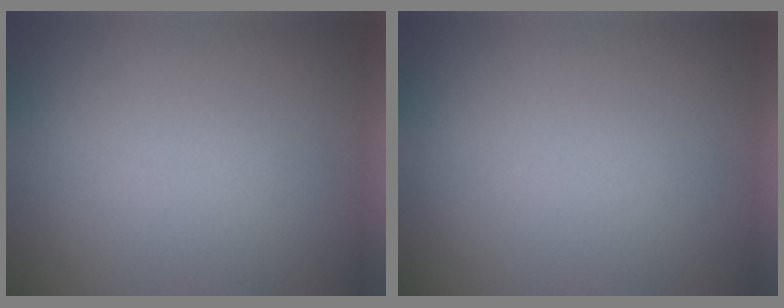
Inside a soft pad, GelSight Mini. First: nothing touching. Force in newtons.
{"total": 0.0}